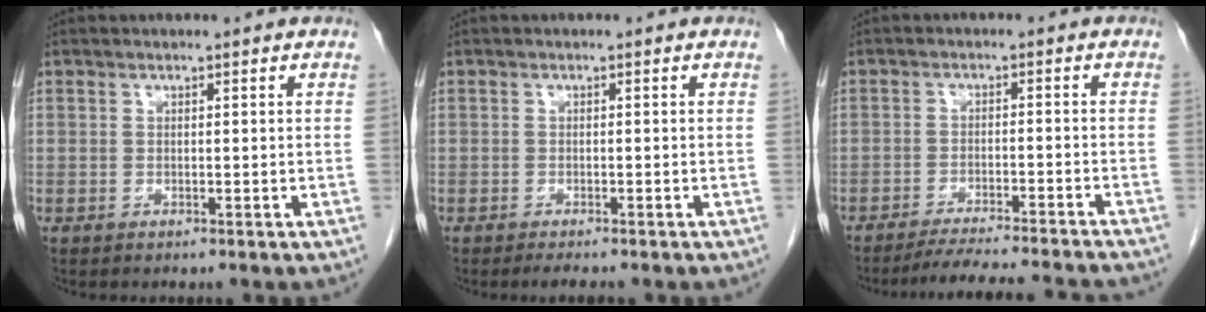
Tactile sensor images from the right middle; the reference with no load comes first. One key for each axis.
{"total": 1.9, "fx": -1.6, "fy": 0.2, "fz": 1.0, "tx": -0.016, "ty": -0.005, "tz": -0.020}
{"total": 13.3, "fx": -12.3, "fy": 0.0, "fz": 5.1, "tx": -0.063, "ty": -0.018, "tz": -0.168}